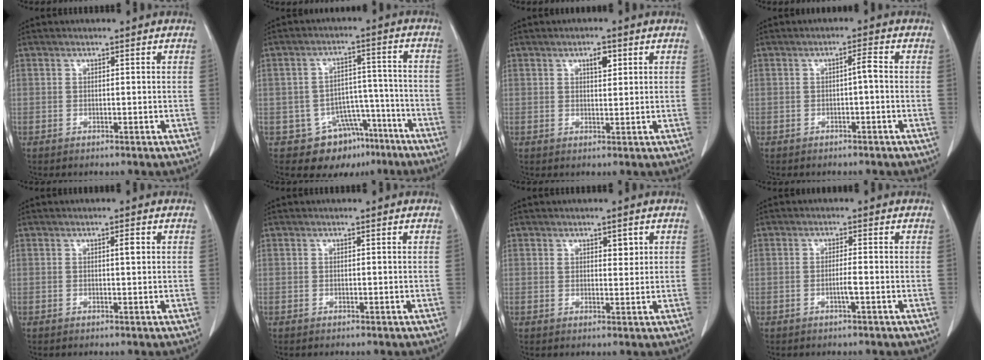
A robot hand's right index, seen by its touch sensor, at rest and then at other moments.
{"total": 9.3, "force": [-6.0, 6.6, 2.7], "torque": [-0.018, 0.039, -0.080]}
{"total": 2.4, "force": [1.2, 1.0, 1.9], "torque": [-0.029, -0.001, 0.019]}
{"total": 1.7, "force": [-0.3, 0.1, 1.7], "torque": [-0.025, 0.004, -0.005]}
{"total": 1.3, "force": [0.4, 0.2, 1.2], "torque": [-0.021, 0.001, 0.006]}
{"total": 0.0}
{"total": 2.2, "force": [1.1, 1.0, 1.6], "torque": [-0.020, -0.002, 0.018]}
{"total": 1.7, "force": [-0.6, -0.2, 1.6], "torque": [-0.030, -0.001, -0.013]}